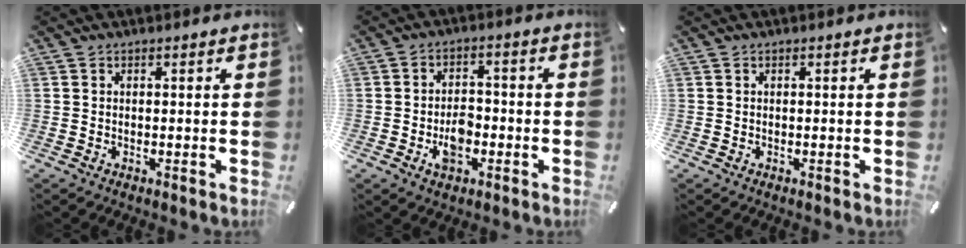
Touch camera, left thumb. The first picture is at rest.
{"total": 6.3, "force": [-2.3, 4.0, 4.3], "torque": [-0.076, 0.009, -0.043]}
{"total": 0.0}